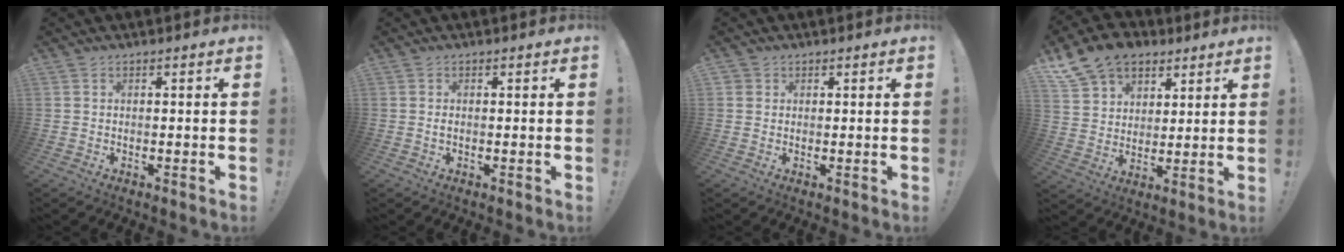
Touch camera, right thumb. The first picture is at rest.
{"total": 0.6, "force": [-0.1, 0.2, 0.6], "torque": [-0.012, 0.001, -0.003]}
{"total": 1.3, "force": [0.7, 1.1, 0.2], "torque": [-0.005, 0.000, 0.013]}
{"total": 14.1, "force": [9.1, 9.8, 4.5], "torque": [-0.080, -0.051, 0.178]}